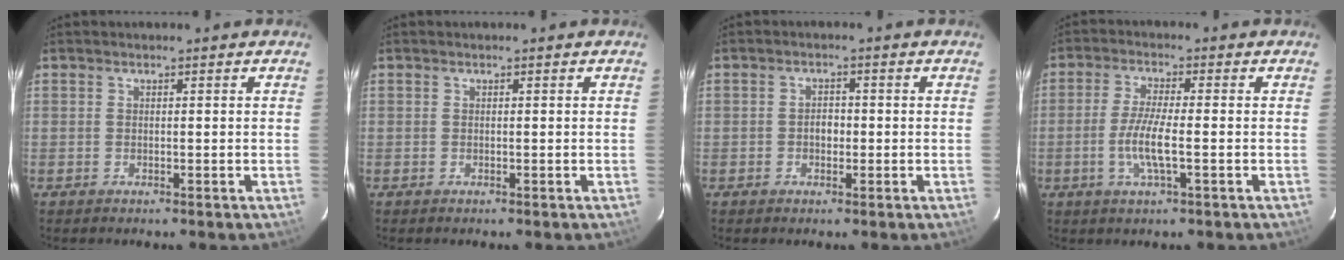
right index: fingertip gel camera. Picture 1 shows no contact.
{"total": 0.0}
{"total": 2.0, "force": [-0.4, 1.5, 1.3], "torque": [-0.023, 0.006, -0.008]}
{"total": 6.4, "force": [-1.7, 0.6, 6.2], "torque": [-0.125, -0.005, -0.036]}